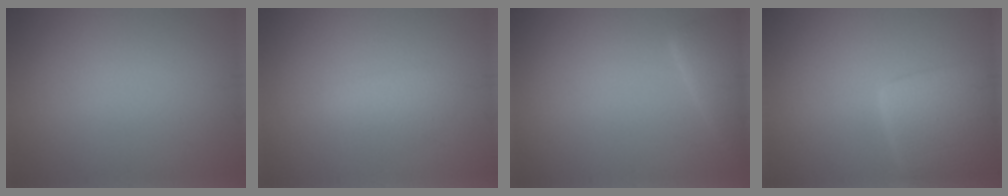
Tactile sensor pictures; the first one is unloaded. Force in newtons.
{"total": 1.8, "press": 1.8, "slide": 0.2}
{"total": 2.6, "press": 2.6, "slide": 0.3}
{"total": 6.2, "press": 6.1, "slide": 0.4}